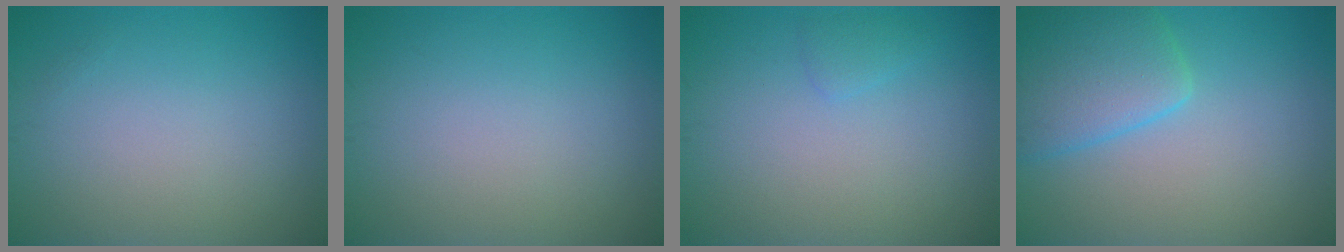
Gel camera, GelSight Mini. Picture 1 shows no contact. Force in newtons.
{"total": 0.0}
{"total": 0.9, "press": 0.9, "slide": 0.0}
{"total": 5.2, "press": 5.2, "slide": 0.3}